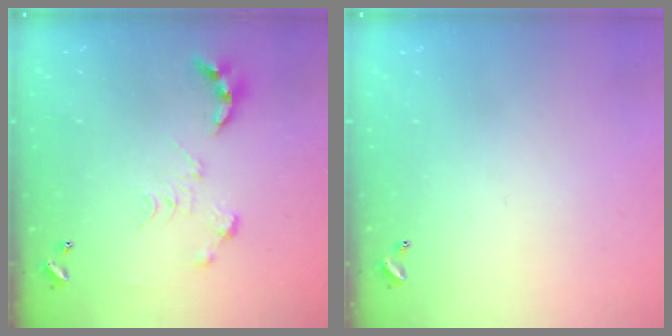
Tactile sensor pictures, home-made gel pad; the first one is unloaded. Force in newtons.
{"total": 0.0}